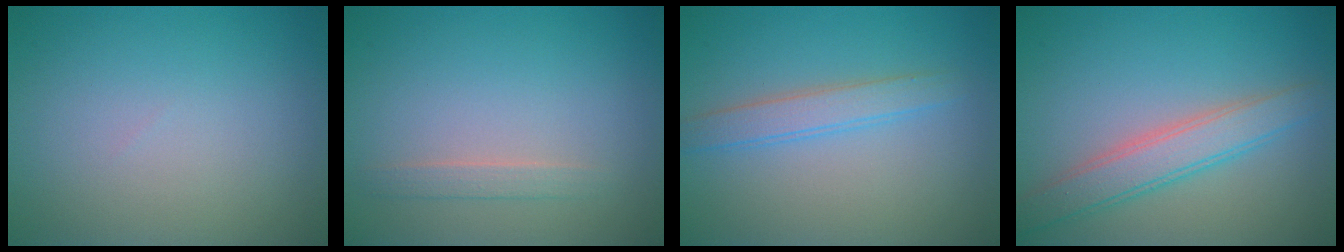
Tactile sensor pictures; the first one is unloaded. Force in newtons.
{"total": 1.2, "press": 1.2, "slide": 0.1}
{"total": 2.4, "press": 2.4, "slide": 0.1}
{"total": 3.8, "press": 3.8, "slide": 0.1}